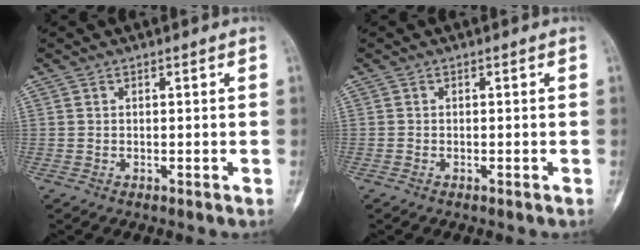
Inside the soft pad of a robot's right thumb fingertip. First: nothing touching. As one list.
[{"total": 0.0}]